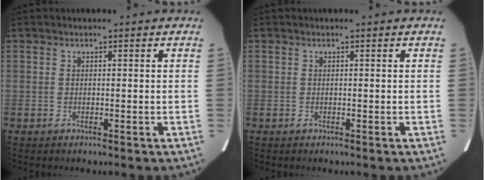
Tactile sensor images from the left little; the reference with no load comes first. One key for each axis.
{"total": 0.0}